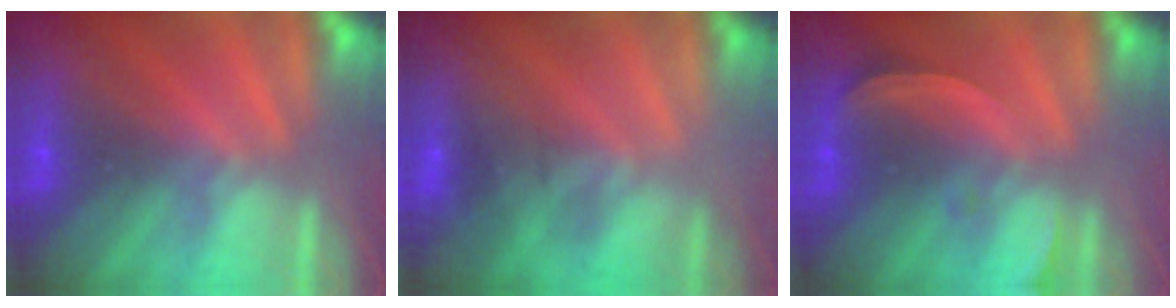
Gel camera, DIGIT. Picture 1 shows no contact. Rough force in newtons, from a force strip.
{"total": 1.6}
{"total": 2.6}